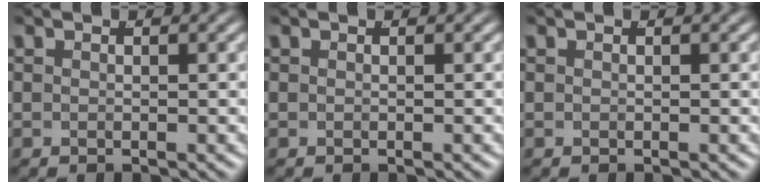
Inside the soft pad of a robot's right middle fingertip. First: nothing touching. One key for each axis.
{"total": 0.0}
{"total": 0.0}